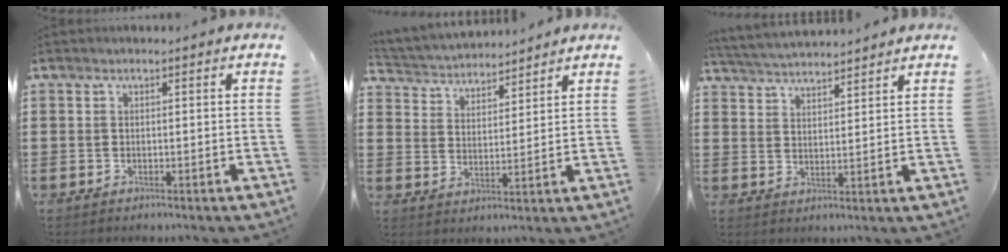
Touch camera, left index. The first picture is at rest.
{"total": 3.5, "force": [3.5, 0.6, -0.2], "torque": [-0.014, -0.019, 0.058]}
{"total": 3.6, "force": [3.6, -0.2, 0.1], "torque": [-0.016, -0.016, 0.063]}